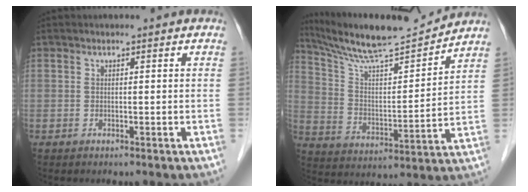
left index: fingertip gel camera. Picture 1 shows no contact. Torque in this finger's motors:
{"motor_torque": [-0.03, -0.16, 0.24, 0.07]}